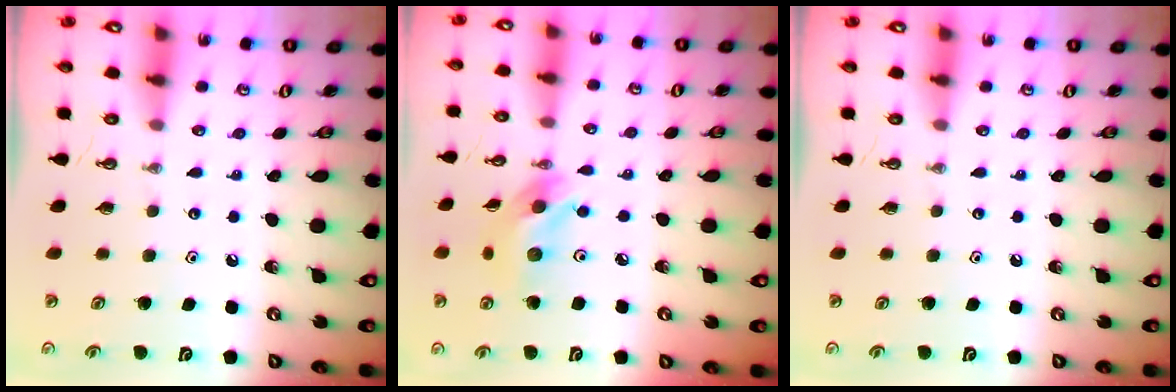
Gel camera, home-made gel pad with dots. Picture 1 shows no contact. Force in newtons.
{"total": 11.5, "press": 11.5, "slide": 0.8}
{"total": 0.0}